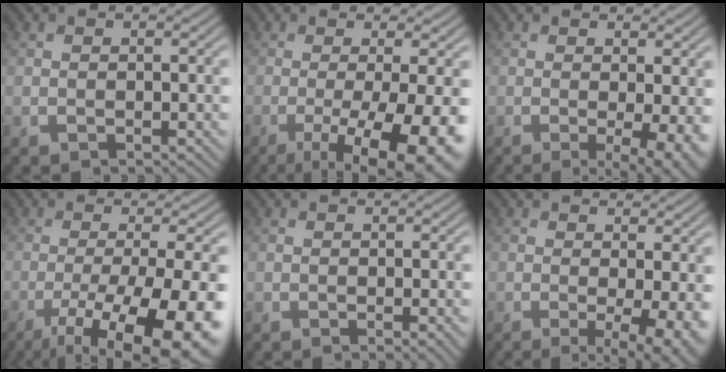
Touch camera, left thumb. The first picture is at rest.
{"total": 12.2, "force": [-4.0, 3.0, 11.1], "torque": [-0.148, -0.005, -0.051]}
{"total": 5.2, "force": [-0.6, 1.2, 5.1], "torque": [-0.075, -0.009, -0.009]}
{"total": 14.8, "force": [-6.9, 3.8, 12.6], "torque": [-0.188, -0.014, -0.097]}
{"total": 1.0, "force": [-0.2, 0.1, 1.0], "torque": [-0.015, -0.003, -0.006]}
{"total": 6.4, "force": [-0.8, 1.6, 6.1], "torque": [-0.087, -0.009, -0.010]}